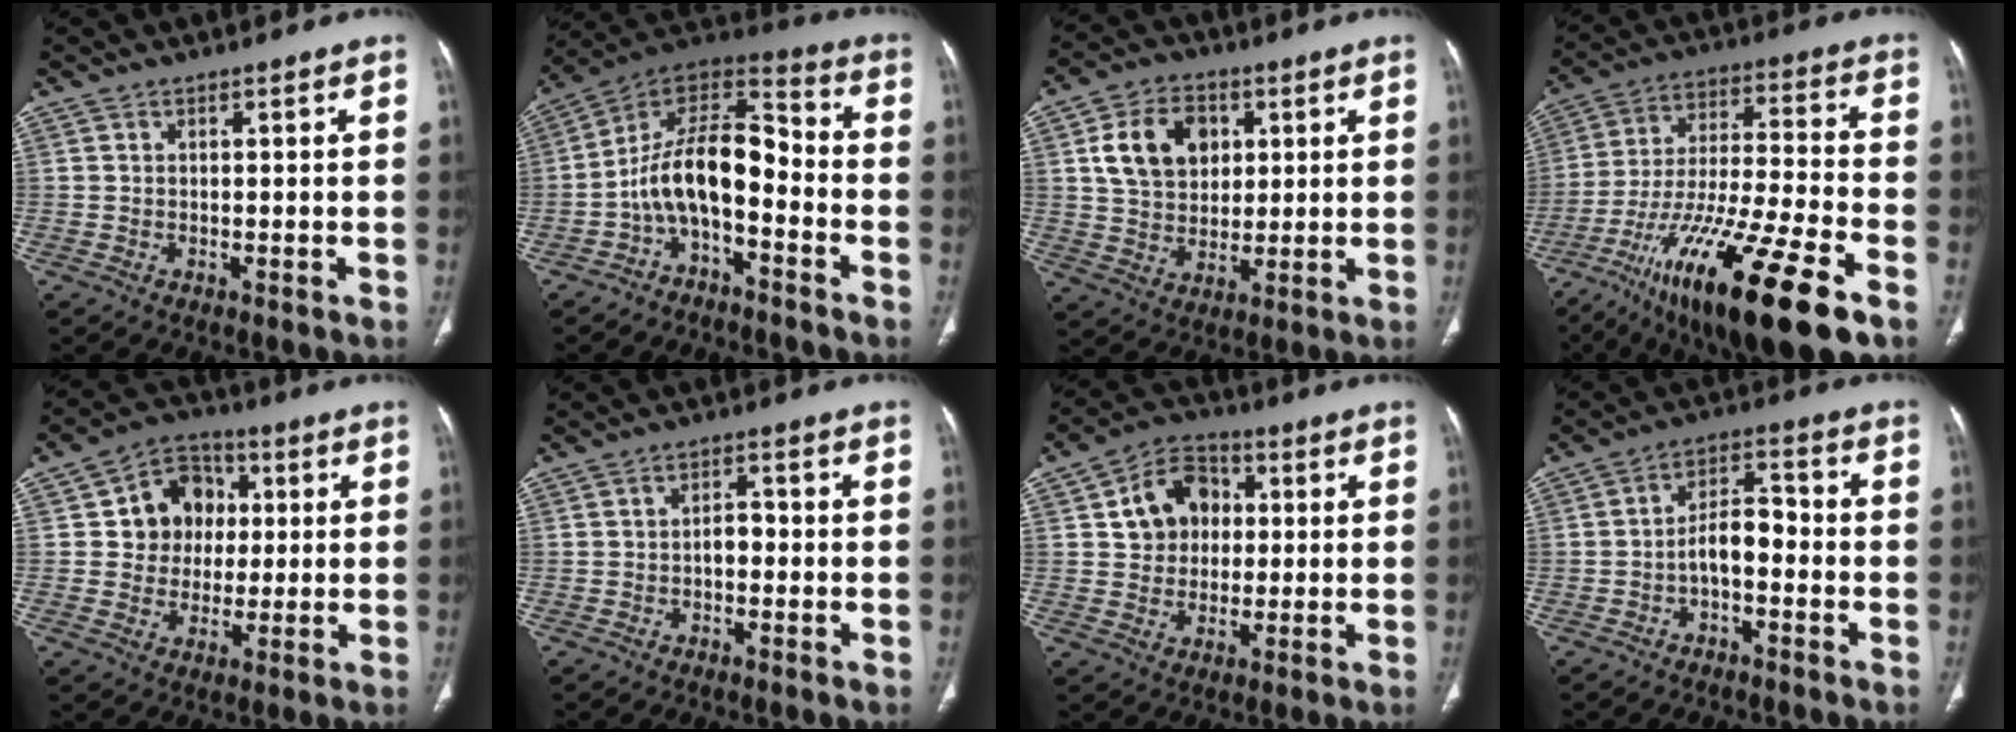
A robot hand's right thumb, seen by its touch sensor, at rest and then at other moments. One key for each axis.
{"total": 13.1, "fx": -4.3, "fy": 6.4, "fz": 10.6, "tx": -0.176, "ty": 0.093, "tz": -0.084}
{"total": 12.2, "fx": 3.5, "fy": 9.1, "fz": 7.2, "tx": -0.094, "ty": -0.003, "tz": 0.064}
{"total": 26.0, "fx": -13.8, "fy": 5.6, "fz": 21.3, "tx": -0.382, "ty": 0.030, "tz": -0.233}
{"total": 10.7, "fx": 1.6, "fy": 9.4, "fz": 4.8, "tx": -0.024, "ty": 0.008, "tz": 0.022}
{"total": 2.7, "fx": -0.7, "fy": 1.7, "fz": 2.0, "tx": -0.020, "ty": 0.013, "tz": -0.015}
{"total": 10.6, "fx": 2.0, "fy": 8.7, "fz": 5.8, "tx": -0.062, "ty": 0.010, "tz": 0.027}
{"total": 6.3, "fx": -2.1, "fy": 3.3, "fz": 5.0, "tx": -0.076, "ty": 0.039, "tz": -0.042}